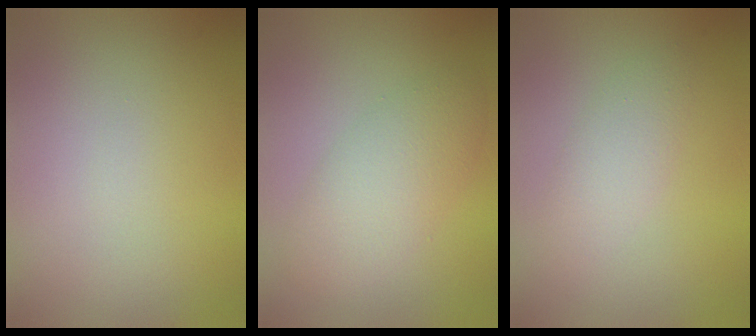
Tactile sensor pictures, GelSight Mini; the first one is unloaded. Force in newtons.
{"total": 4.1, "press": 4.1, "slide": 0.1}
{"total": 2.2, "press": 2.2, "slide": 0.0}